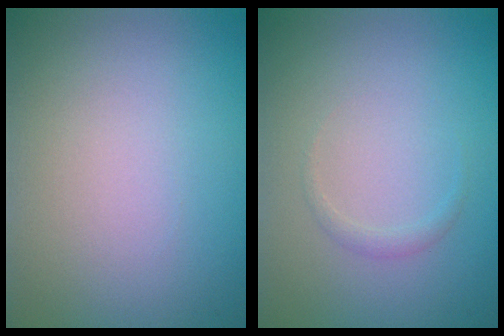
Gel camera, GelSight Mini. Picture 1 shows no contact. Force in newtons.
{"total": 0.8, "press": 0.8, "slide": 0.0}